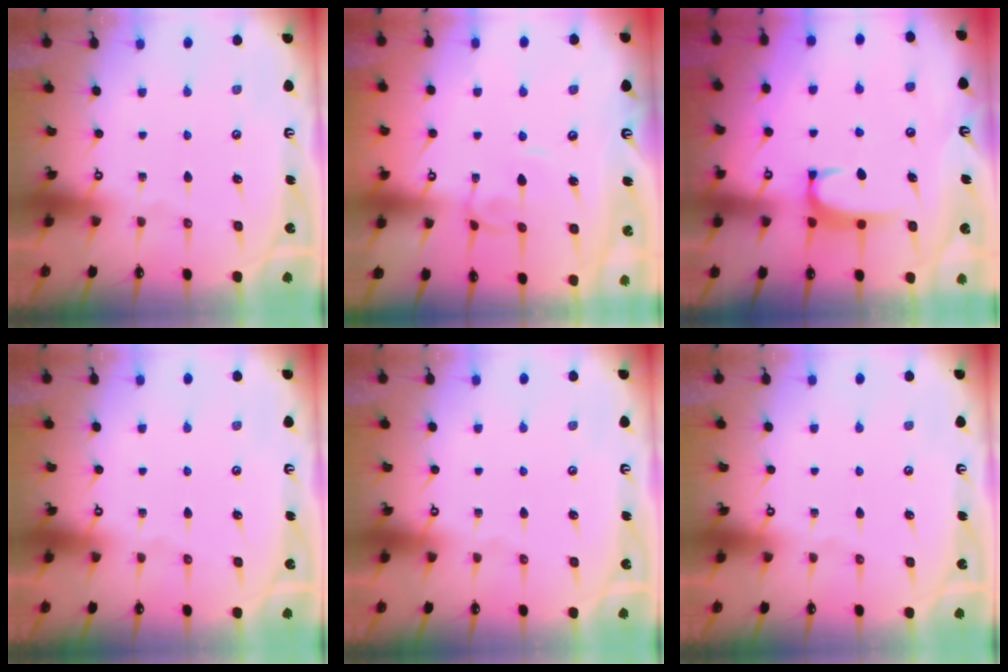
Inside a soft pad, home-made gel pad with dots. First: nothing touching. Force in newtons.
{"total": 2.3, "press": 2.2, "slide": 0.3}
{"total": 1.7, "press": 1.6, "slide": 0.5}
{"total": 0.0}
{"total": 0.0}
{"total": 0.0}